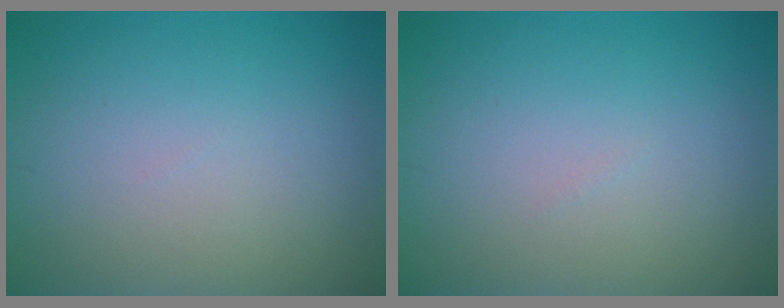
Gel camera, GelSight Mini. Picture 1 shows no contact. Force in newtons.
{"total": 0.0}